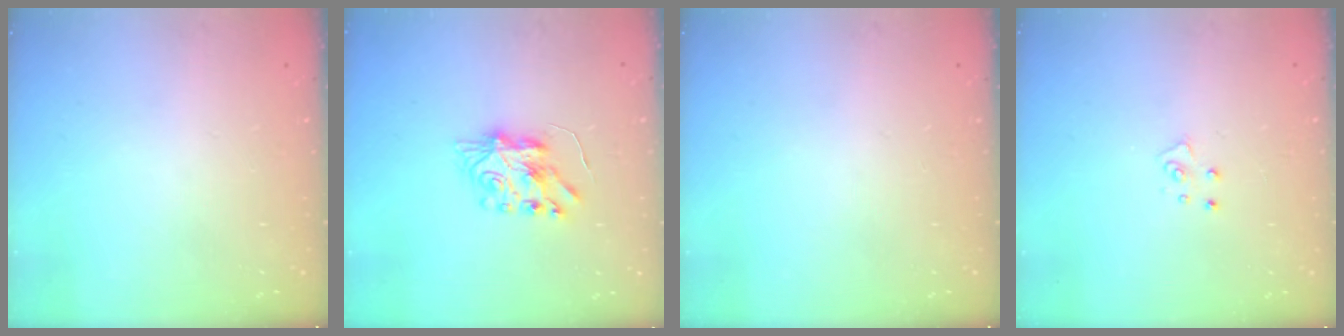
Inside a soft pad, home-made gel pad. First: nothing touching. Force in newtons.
{"total": 7.4, "press": 7.4, "slide": 0.4}
{"total": 0.0}
{"total": 4.0, "press": 4.0, "slide": 0.3}